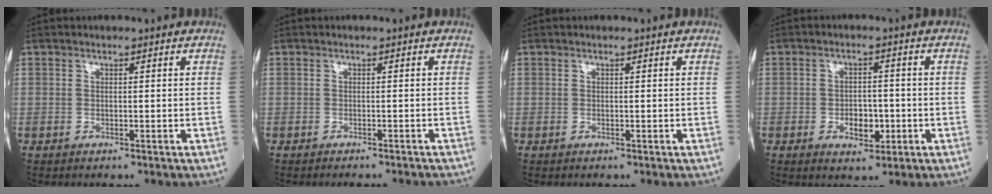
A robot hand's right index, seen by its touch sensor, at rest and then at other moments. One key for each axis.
{"total": 4.3, "fx": -4.1, "fy": 0.2, "fz": 1.3, "tx": -0.014, "ty": -0.016, "tz": -0.044}
{"total": 0.0}
{"total": 4.4, "fx": -1.4, "fy": 2.4, "fz": 3.4, "tx": -0.050, "ty": 0.002, "tz": -0.017}